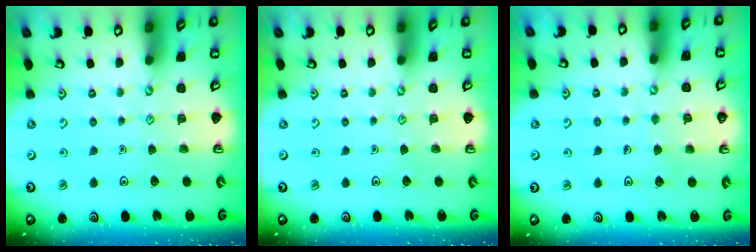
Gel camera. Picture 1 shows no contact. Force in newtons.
{"total": 0.0}
{"total": 3.6, "press": 3.6, "slide": 0.3}